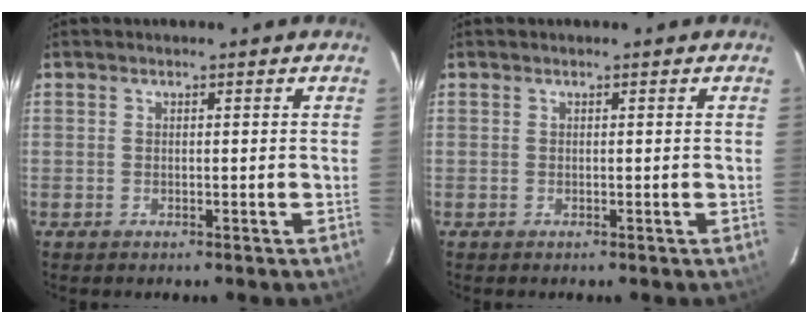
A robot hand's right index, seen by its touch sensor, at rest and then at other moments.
{"total": 0.0}